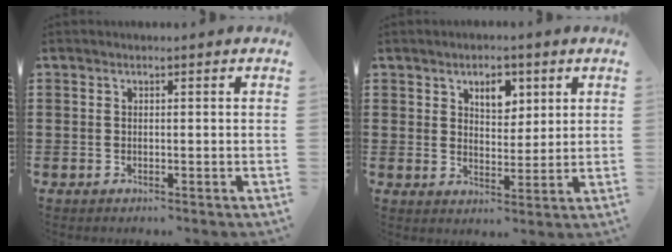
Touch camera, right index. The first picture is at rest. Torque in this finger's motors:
{"motor_torque": [0.08, -0.03, 0.14, 0.08]}